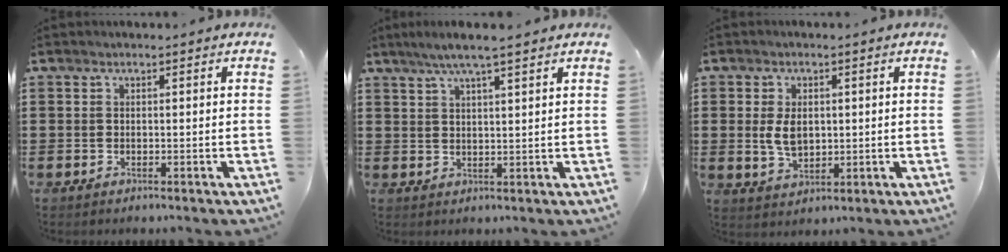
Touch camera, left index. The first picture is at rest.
{"total": 4.9, "force": [3.6, 0.1, 3.3], "torque": [-0.070, -0.001, 0.063]}
{"total": 4.8, "force": [0.4, 3.0, 3.6], "torque": [-0.076, 0.003, 0.003]}